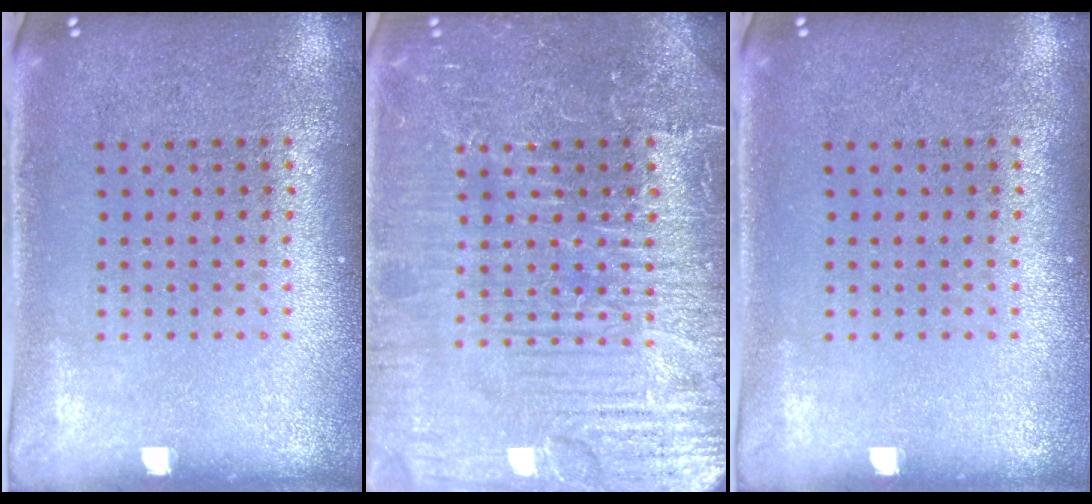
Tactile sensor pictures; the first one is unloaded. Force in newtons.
{"total": 7.7, "press": 7.7, "slide": 1.0}
{"total": 0.0}